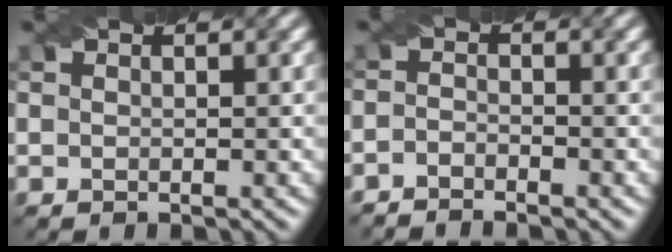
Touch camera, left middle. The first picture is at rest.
{"total": 1.8, "force": [-1.8, 0.2, 0.5], "torque": [-0.012, -0.003, -0.037]}